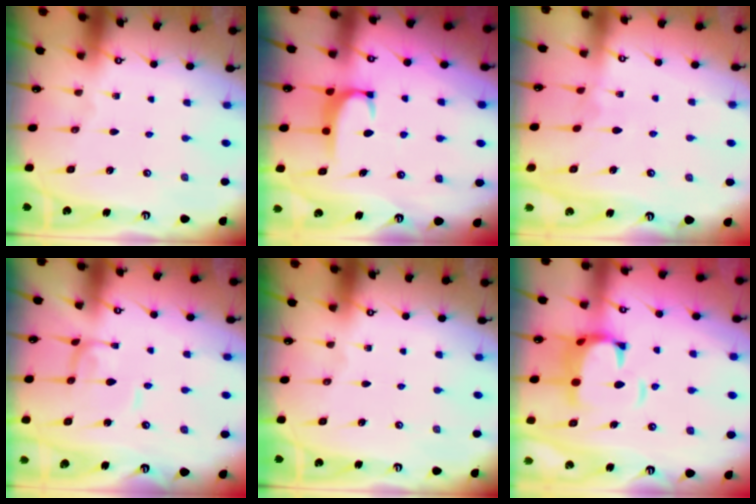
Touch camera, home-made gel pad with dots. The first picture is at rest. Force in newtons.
{"total": 1.9, "press": 1.9, "slide": 0.5}
{"total": 3.8, "press": 3.8, "slide": 0.3}
{"total": 2.1, "press": 2.1, "slide": 0.1}
{"total": 0.0}
{"total": 4.7, "press": 4.4, "slide": 1.6}